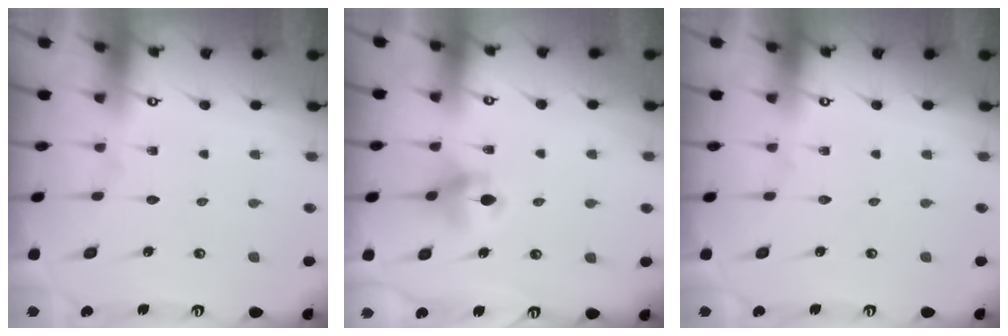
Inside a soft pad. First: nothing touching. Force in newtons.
{"total": 6.0, "press": 6.0, "slide": 0.9}
{"total": 0.0}